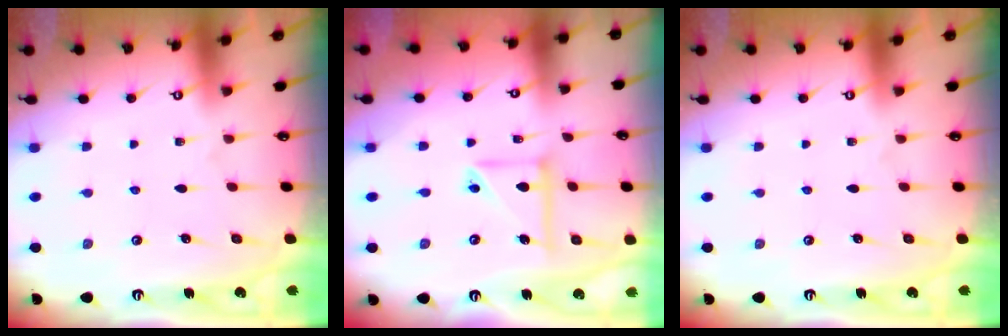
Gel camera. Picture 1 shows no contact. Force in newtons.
{"total": 10.5, "press": 10.4, "slide": 1.3}
{"total": 0.0}